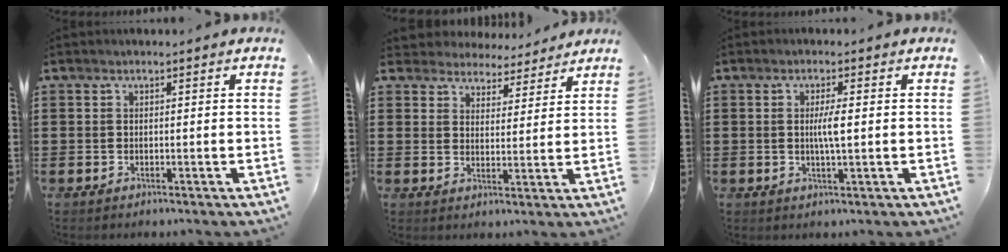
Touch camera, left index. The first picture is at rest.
{"total": 4.4, "force": [4.3, 1.0, -0.1], "torque": [-0.021, -0.019, 0.077]}
{"total": 3.3, "force": [0.2, 0.3, 3.3], "torque": [-0.062, -0.003, 0.002]}